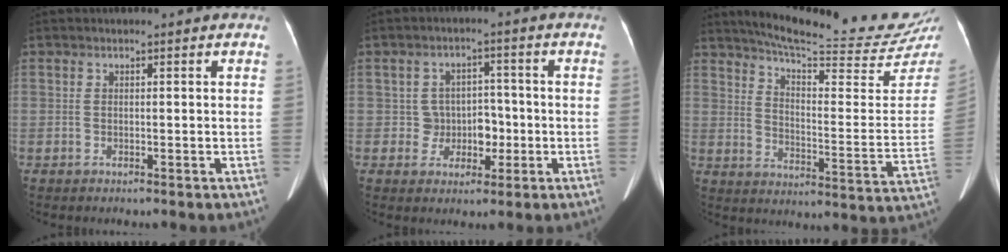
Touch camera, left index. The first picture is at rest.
{"total": 4.6, "force": [-0.9, 4.1, 1.7], "torque": [-0.017, 0.015, -0.009]}
{"total": 22.8, "force": [21.1, 0.1, 8.7], "torque": [-0.132, -0.091, 0.273]}